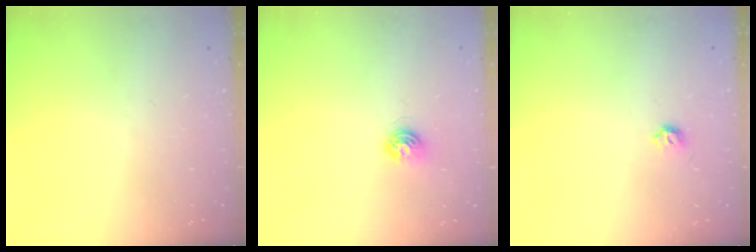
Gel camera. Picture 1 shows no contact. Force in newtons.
{"total": 4.5, "press": 4.5, "slide": 0.6}
{"total": 3.9, "press": 3.9, "slide": 0.6}